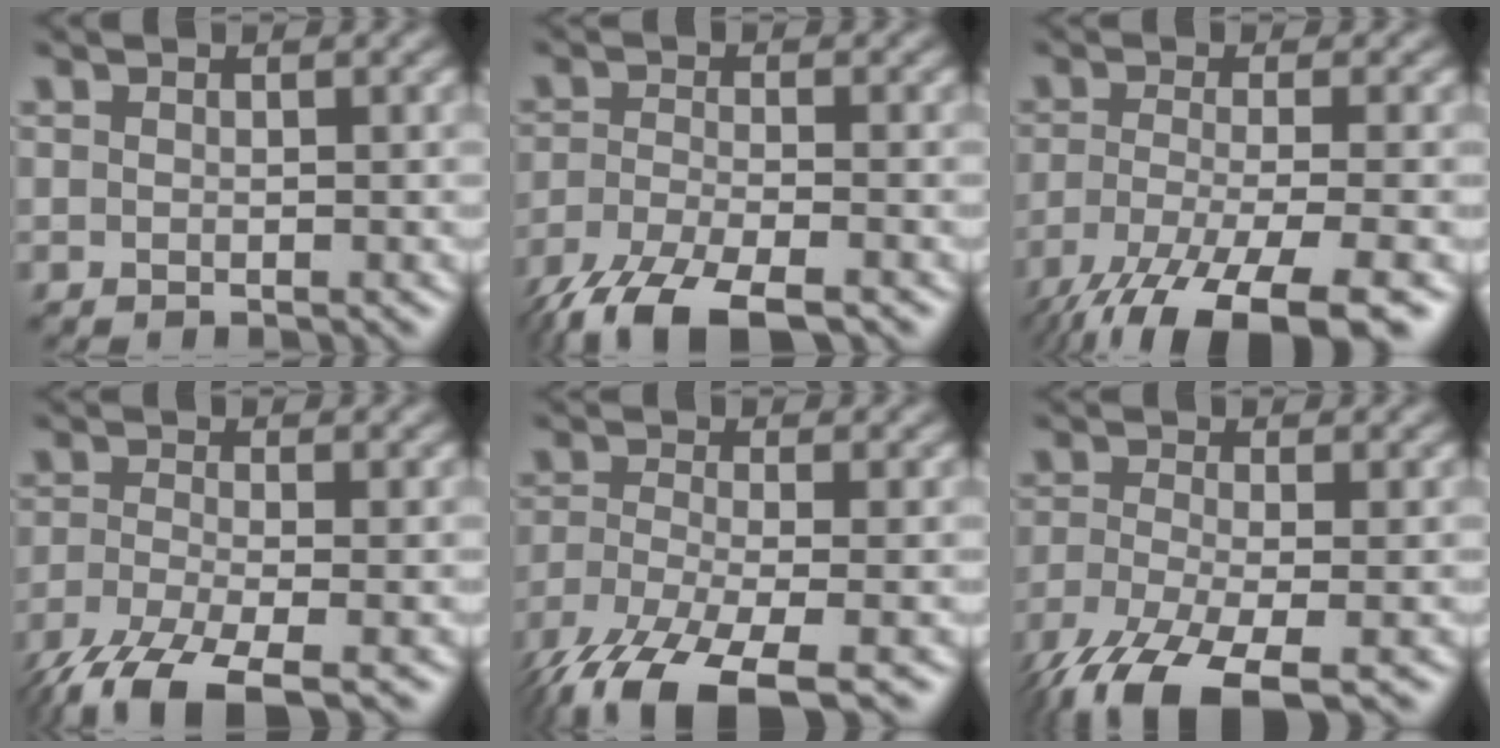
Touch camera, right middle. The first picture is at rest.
{"total": 8.2, "force": [-6.1, 2.3, 4.9], "torque": [-0.111, -0.030, -0.117]}
{"total": 10.6, "force": [-7.1, 2.6, 7.5], "torque": [-0.131, -0.019, -0.123]}
{"total": 8.2, "force": [-5.5, 2.5, 5.5], "torque": [-0.126, -0.026, -0.106]}
{"total": 8.6, "force": [-6.1, 2.3, 5.6], "torque": [-0.118, -0.020, -0.117]}
{"total": 8.3, "force": [-5.4, 2.8, 5.7], "torque": [-0.126, -0.025, -0.104]}